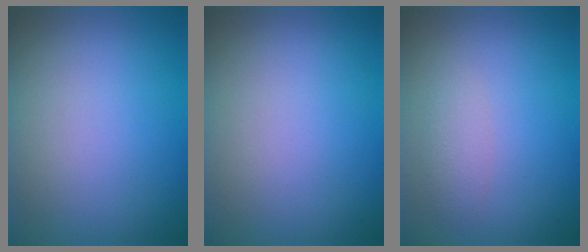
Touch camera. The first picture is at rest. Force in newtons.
{"total": 0.0}
{"total": 1.5, "press": 1.5, "slide": 0.1}